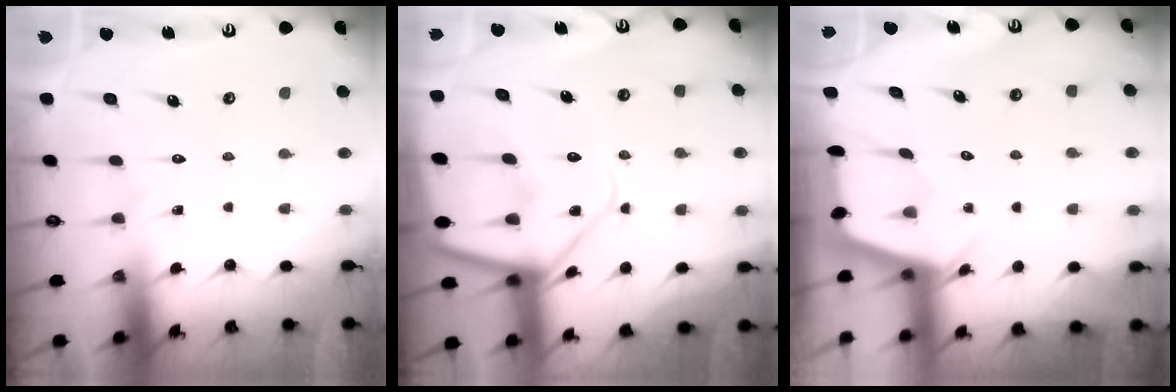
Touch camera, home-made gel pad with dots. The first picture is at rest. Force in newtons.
{"total": 14.8, "press": 14.8, "slide": 1.5}
{"total": 2.4, "press": 2.4, "slide": 0.3}